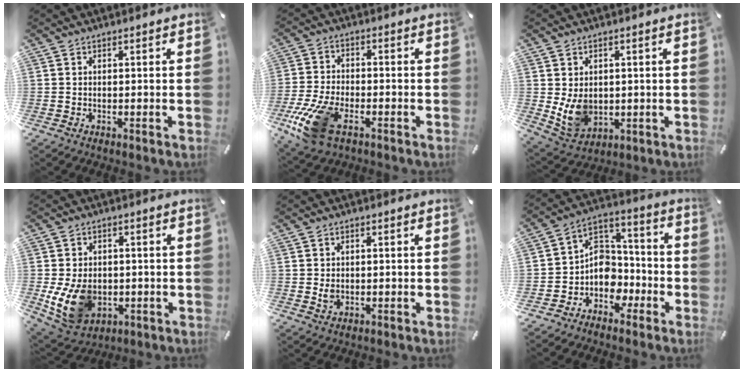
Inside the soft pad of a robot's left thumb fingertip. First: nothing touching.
{"total": 13.4, "force": [-6.2, 6.9, 9.6], "torque": [-0.212, 0.011, -0.107]}
{"total": 8.2, "force": [0.6, 6.7, 4.7], "torque": [-0.097, -0.008, 0.012]}
{"total": 11.5, "force": [-1.9, 8.8, 7.1], "torque": [-0.140, 0.002, -0.030]}
{"total": 2.0, "force": [0.0, 1.5, 1.3], "torque": [-0.018, -0.001, -0.002]}
{"total": 9.1, "force": [-3.4, 8.2, 1.7], "torque": [-0.031, 0.016, -0.057]}